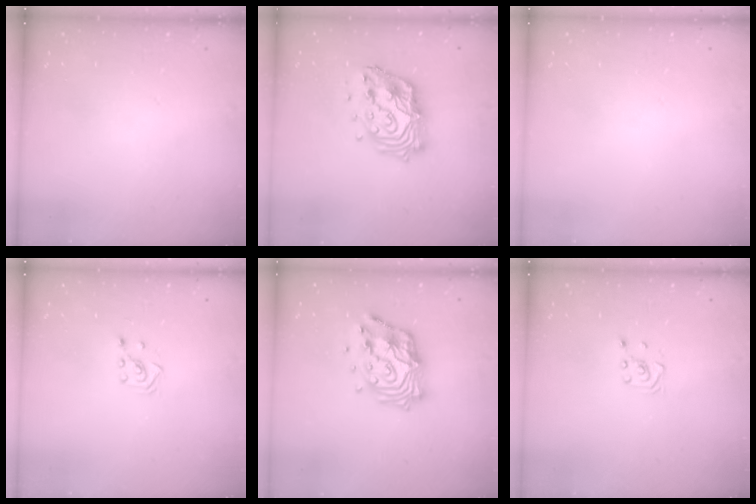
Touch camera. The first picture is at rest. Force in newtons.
{"total": 15.9, "press": 15.9, "slide": 1.0}
{"total": 0.0}
{"total": 2.3, "press": 2.2, "slide": 0.7}
{"total": 15.7, "press": 15.7, "slide": 1.4}
{"total": 2.6, "press": 2.4, "slide": 1.0}